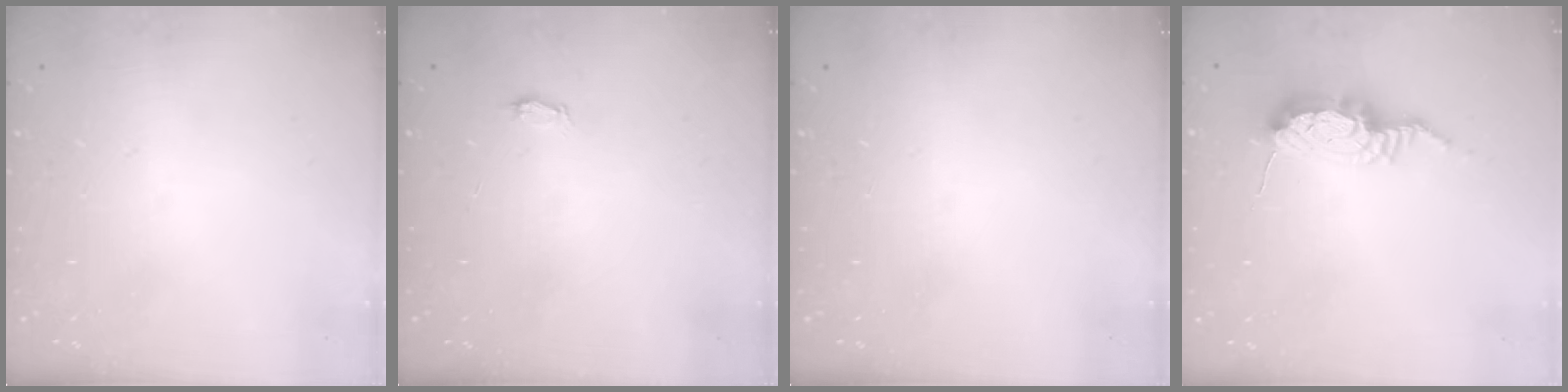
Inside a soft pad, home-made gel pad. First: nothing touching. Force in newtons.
{"total": 2.3, "press": 2.3, "slide": 0.3}
{"total": 0.0}
{"total": 10.4, "press": 10.3, "slide": 1.2}